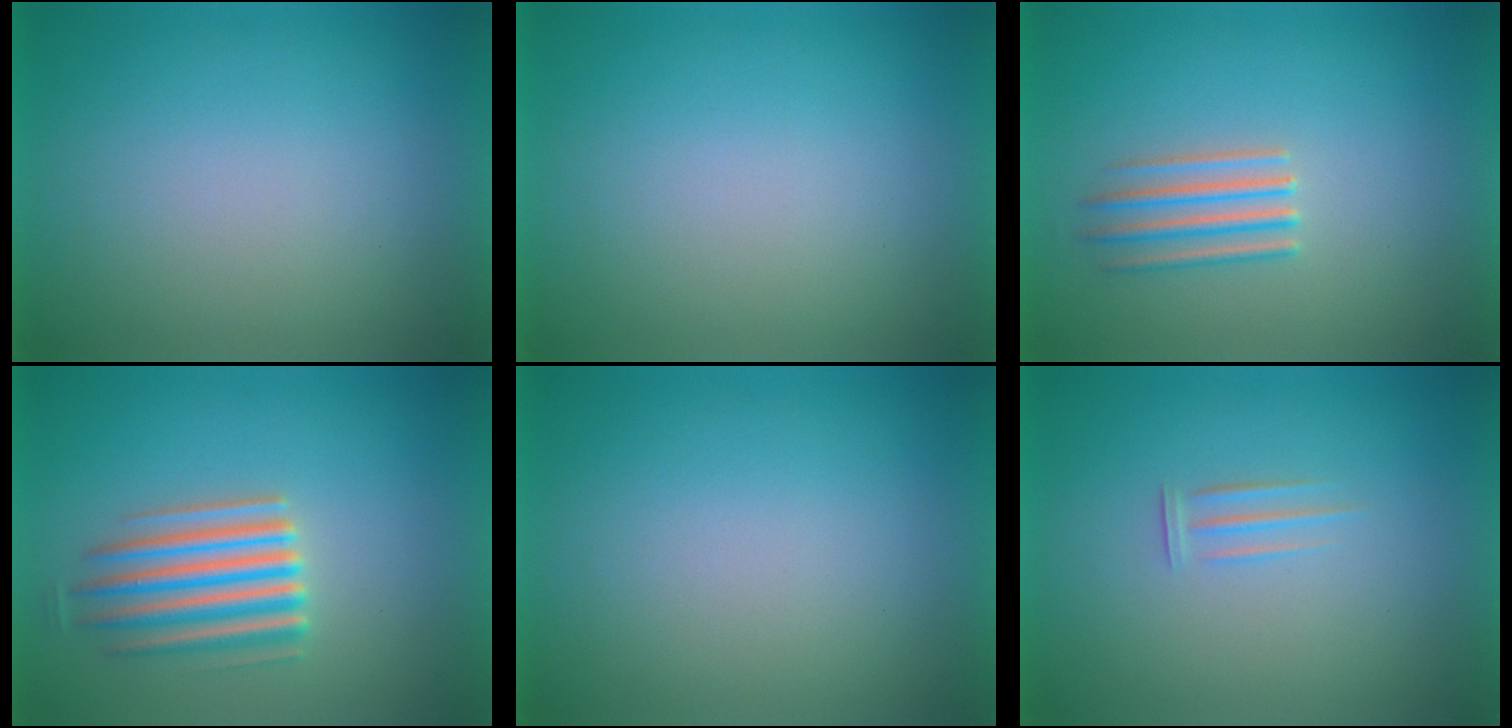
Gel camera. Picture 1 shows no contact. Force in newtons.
{"total": 1.2}
{"total": 2.7}
{"total": 5.6}
{"total": 0.0}
{"total": 1.9}